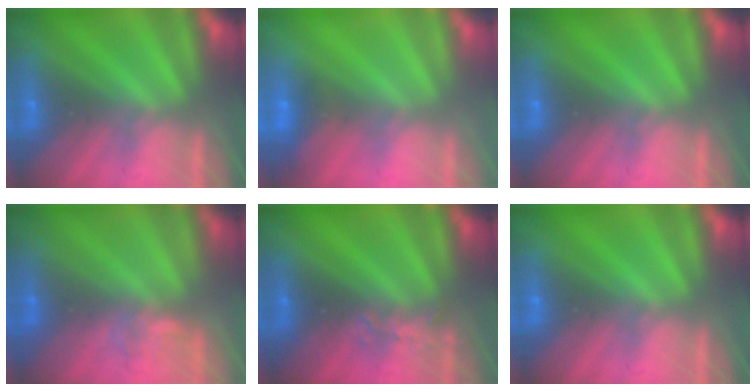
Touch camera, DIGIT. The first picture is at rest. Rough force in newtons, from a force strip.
{"total": 2.4}
{"total": 0.0}
{"total": 4.0}
{"total": 2.7}
{"total": 0.0}